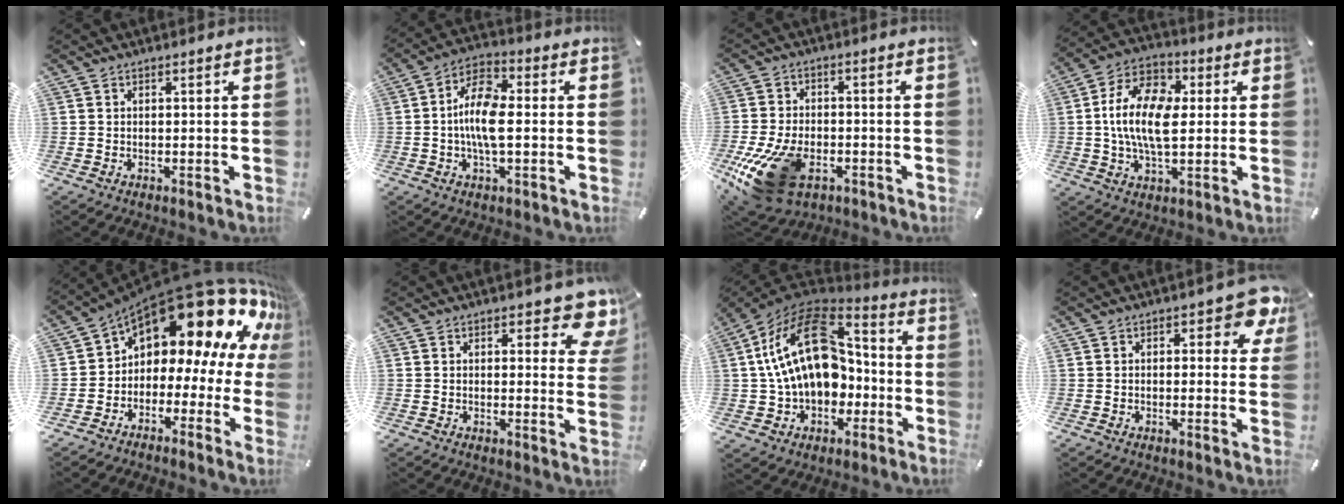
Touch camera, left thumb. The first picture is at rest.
{"total": 10.8, "force": [-0.8, 4.7, 9.7], "torque": [-0.193, 0.007, -0.014]}
{"total": 17.4, "force": [-7.5, 10.4, 11.7], "torque": [-0.226, 0.026, -0.120]}
{"total": 14.7, "force": [0.7, 8.7, 11.8], "torque": [-0.245, 0.009, 0.010]}
{"total": 21.5, "force": [12.0, 10.8, 14.2], "torque": [-0.224, -0.092, 0.213]}
{"total": 8.8, "force": [4.8, 3.7, 6.4], "torque": [-0.074, -0.026, 0.077]}
{"total": 22.1, "force": [1.6, 16.0, 15.2], "torque": [-0.290, -0.001, 0.031]}
{"total": 7.4, "force": [3.4, 3.2, 5.7], "torque": [-0.060, -0.018, 0.050]}